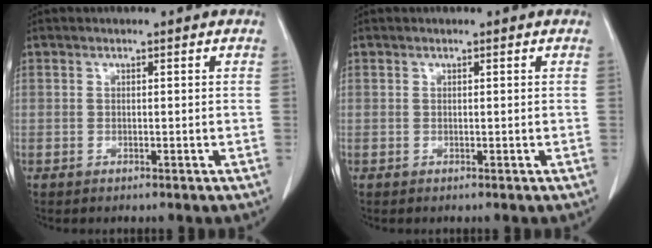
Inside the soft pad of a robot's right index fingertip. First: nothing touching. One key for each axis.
{"total": 0.0}